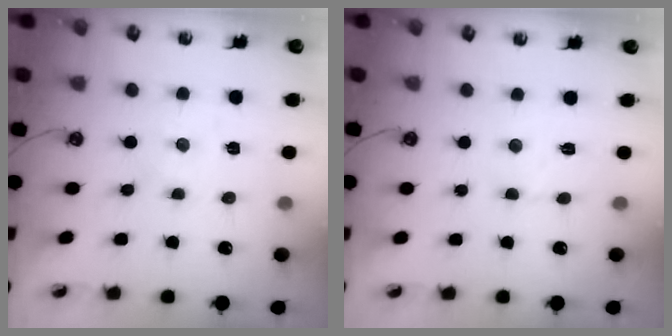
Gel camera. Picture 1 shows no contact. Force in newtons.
{"total": 2.9, "press": 2.8, "slide": 0.5}